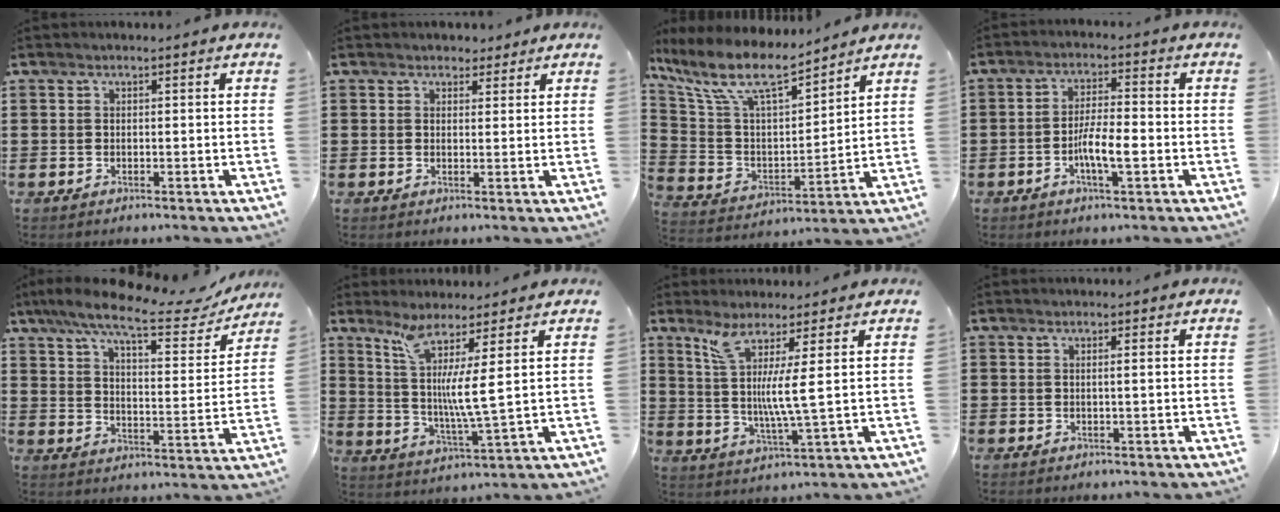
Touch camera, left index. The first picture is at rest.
{"total": 2.0, "force": [1.6, 1.1, 0.1], "torque": [0.000, 0.004, 0.028]}
{"total": 10.3, "force": [8.0, 2.6, 5.9], "torque": [-0.148, -0.044, 0.138]}
{"total": 5.4, "force": [-1.9, 1.1, 5.0], "torque": [-0.096, 0.001, -0.040]}
{"total": 10.5, "force": [8.4, 1.7, 6.1], "torque": [-0.133, -0.041, 0.136]}
{"total": 6.5, "force": [3.3, -1.0, 5.5], "torque": [-0.121, -0.026, 0.052]}
{"total": 6.5, "force": [2.7, -0.8, 5.9], "torque": [-0.124, -0.009, 0.044]}
{"total": 0.8, "force": [0.2, -0.3, 0.7], "torque": [-0.012, -0.007, 0.004]}